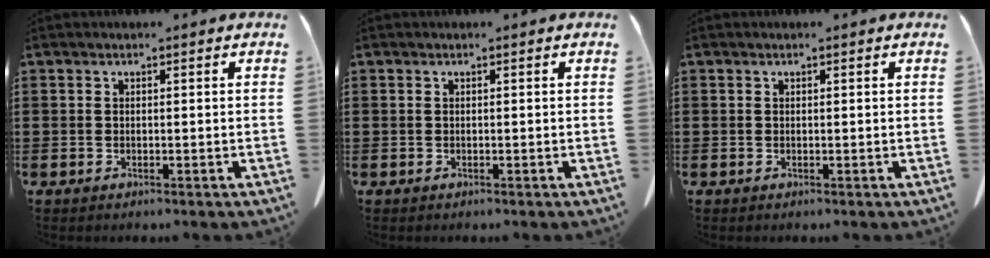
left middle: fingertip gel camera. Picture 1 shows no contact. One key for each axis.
{"total": 0.0}
{"total": 0.0}